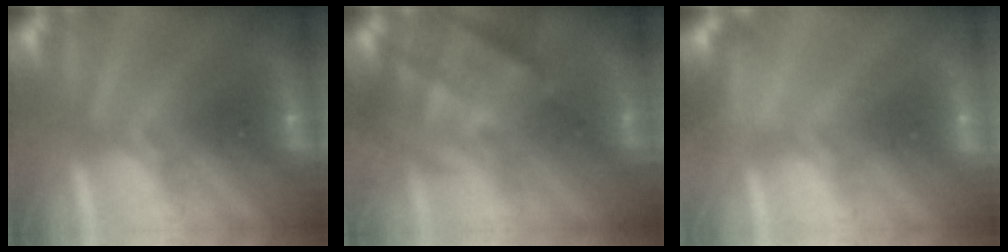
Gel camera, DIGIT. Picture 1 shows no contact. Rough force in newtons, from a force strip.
{"total": 4.9}
{"total": 2.8}